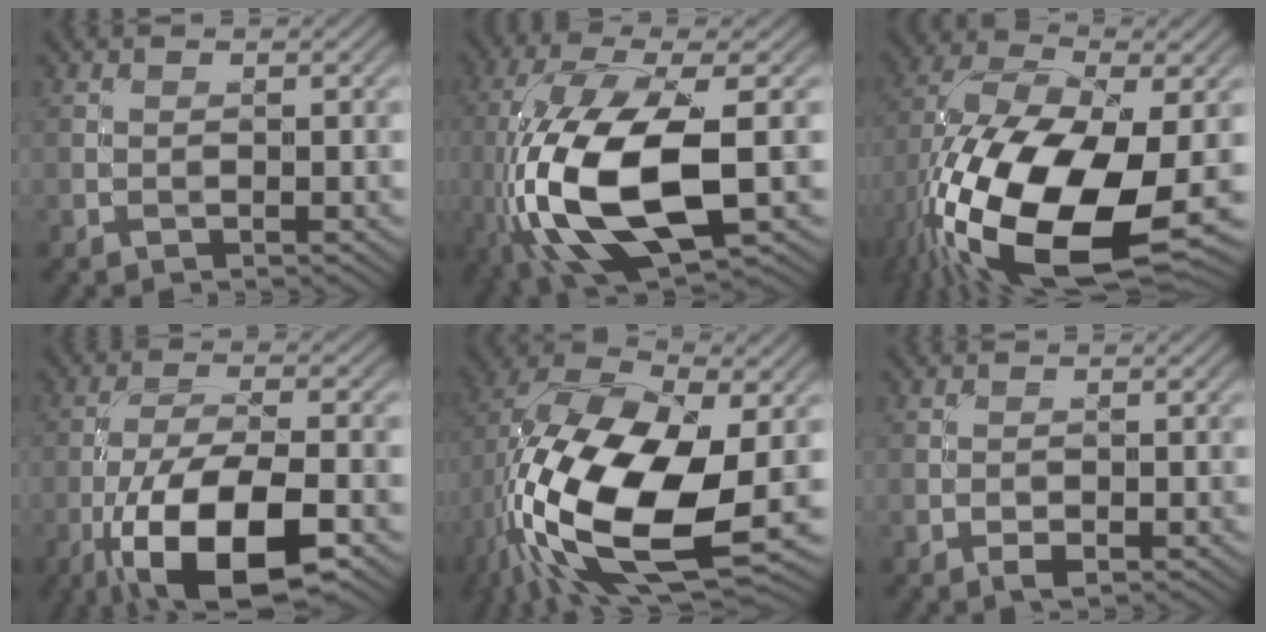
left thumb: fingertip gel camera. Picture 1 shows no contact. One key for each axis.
{"total": 14.5, "fx": -3.3, "fy": 5.5, "fz": 13.0, "tx": -0.300, "ty": -0.011, "tz": -0.061}
{"total": 19.3, "fx": -6.8, "fy": 8.9, "fz": 15.7, "tx": -0.341, "ty": -0.028, "tz": -0.119}
{"total": 13.6, "fx": -6.5, "fy": 4.8, "fz": 11.0, "tx": -0.210, "ty": -0.010, "tz": -0.122}
{"total": 18.3, "fx": -4.0, "fy": 9.2, "fz": 15.3, "tx": -0.332, "ty": -0.024, "tz": -0.072}
{"total": 1.2, "fx": -0.6, "fy": 0.5, "fz": 0.9, "tx": -0.013, "ty": 0.000, "tz": -0.013}